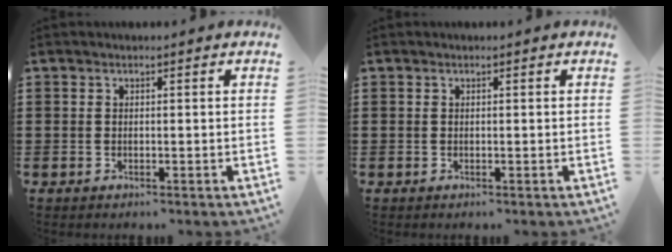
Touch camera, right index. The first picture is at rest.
{"total": 0.0}